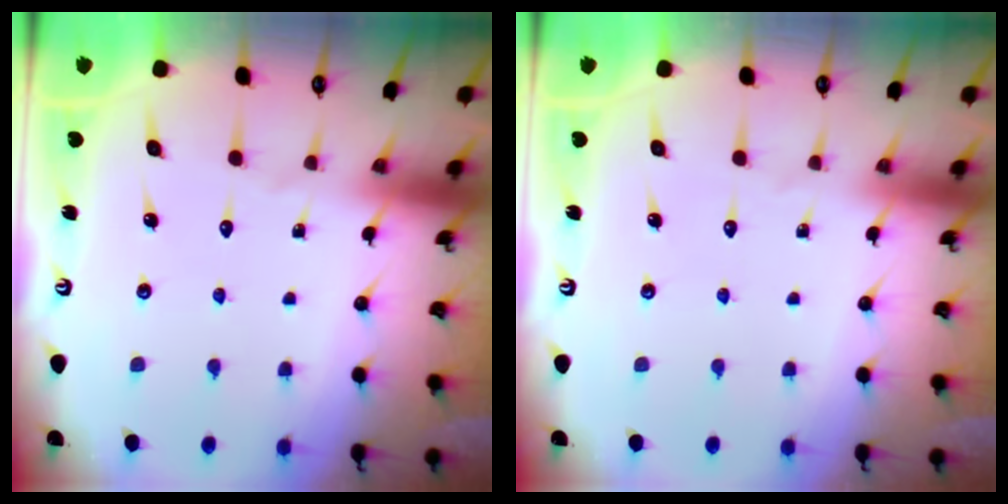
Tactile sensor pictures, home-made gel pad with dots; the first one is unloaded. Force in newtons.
{"total": 0.0}